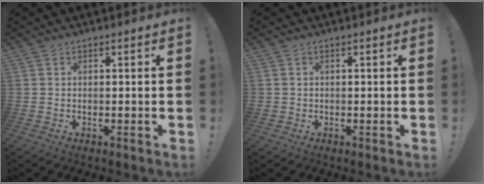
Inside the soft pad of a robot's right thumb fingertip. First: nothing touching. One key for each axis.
{"total": 0.8, "fx": -0.1, "fy": 0.8, "fz": 0.1, "tx": -0.009, "ty": 0.005, "tz": 0.000}